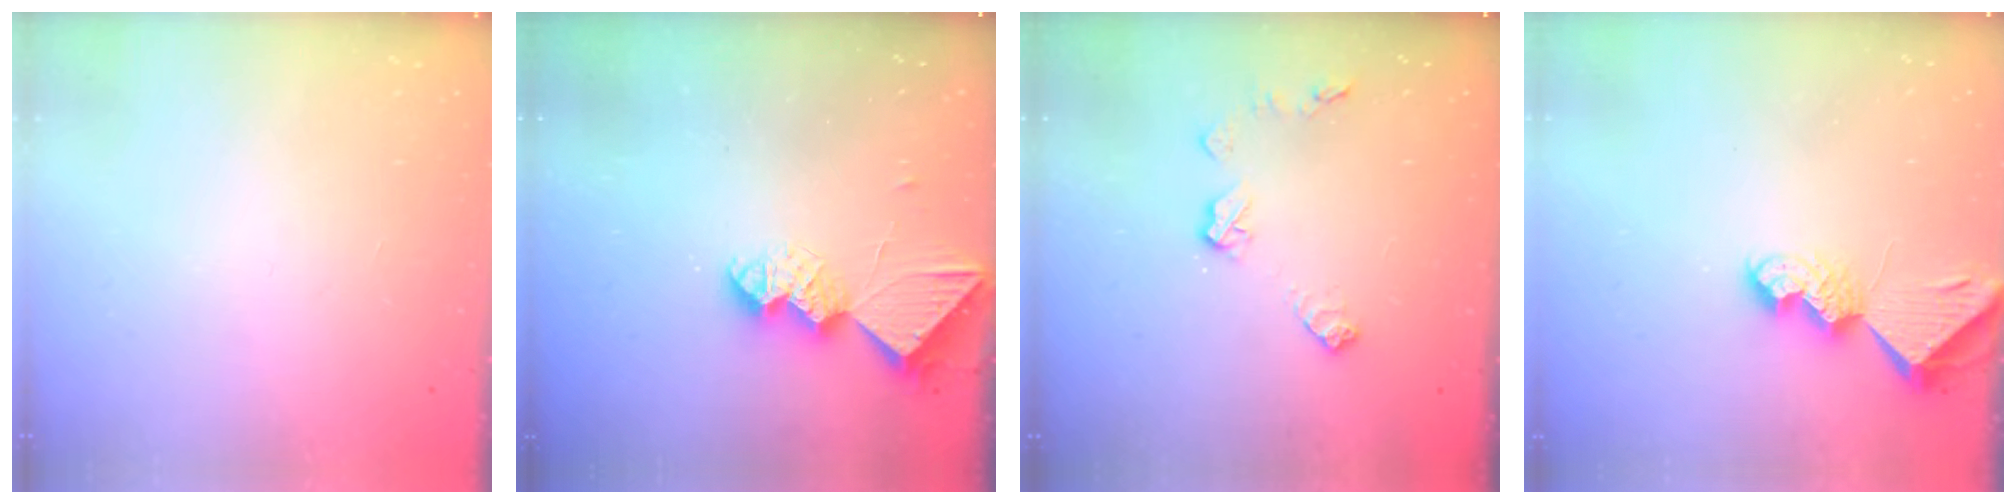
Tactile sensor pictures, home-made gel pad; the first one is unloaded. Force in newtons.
{"total": 10.6, "press": 10.6, "slide": 0.8}
{"total": 8.4, "press": 8.4, "slide": 0.3}
{"total": 7.4, "press": 7.3, "slide": 1.1}